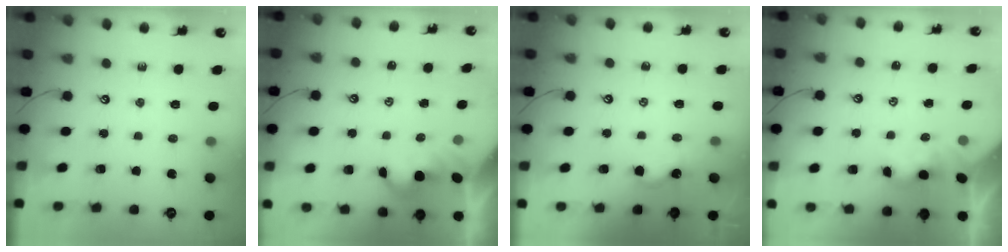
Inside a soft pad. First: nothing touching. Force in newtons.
{"total": 2.0, "press": 2.0, "slide": 0.2}
{"total": 2.6, "press": 2.5, "slide": 0.5}
{"total": 0.0}